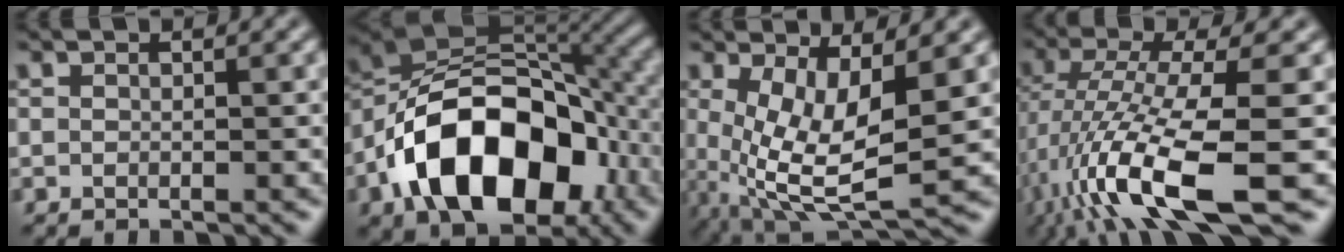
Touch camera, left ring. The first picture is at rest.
{"total": 14.1, "force": [-5.9, 8.4, 9.7], "torque": [-0.157, 0.000, -0.109]}
{"total": 7.8, "force": [0.4, 3.0, 7.2], "torque": [-0.151, -0.018, 0.014]}
{"total": 11.0, "force": [-4.3, 2.7, 9.7], "torque": [-0.199, -0.013, -0.079]}